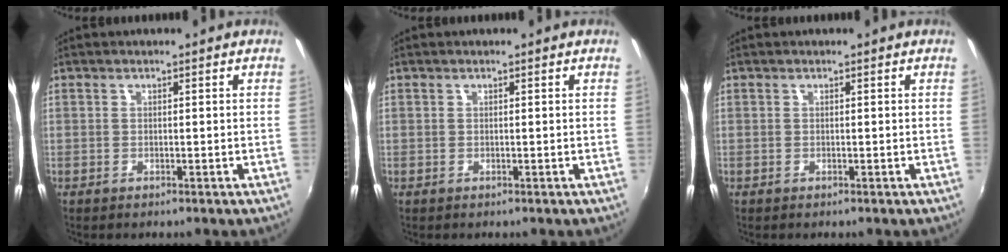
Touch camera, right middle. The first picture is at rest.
{"total": 0.0}
{"total": 0.0}